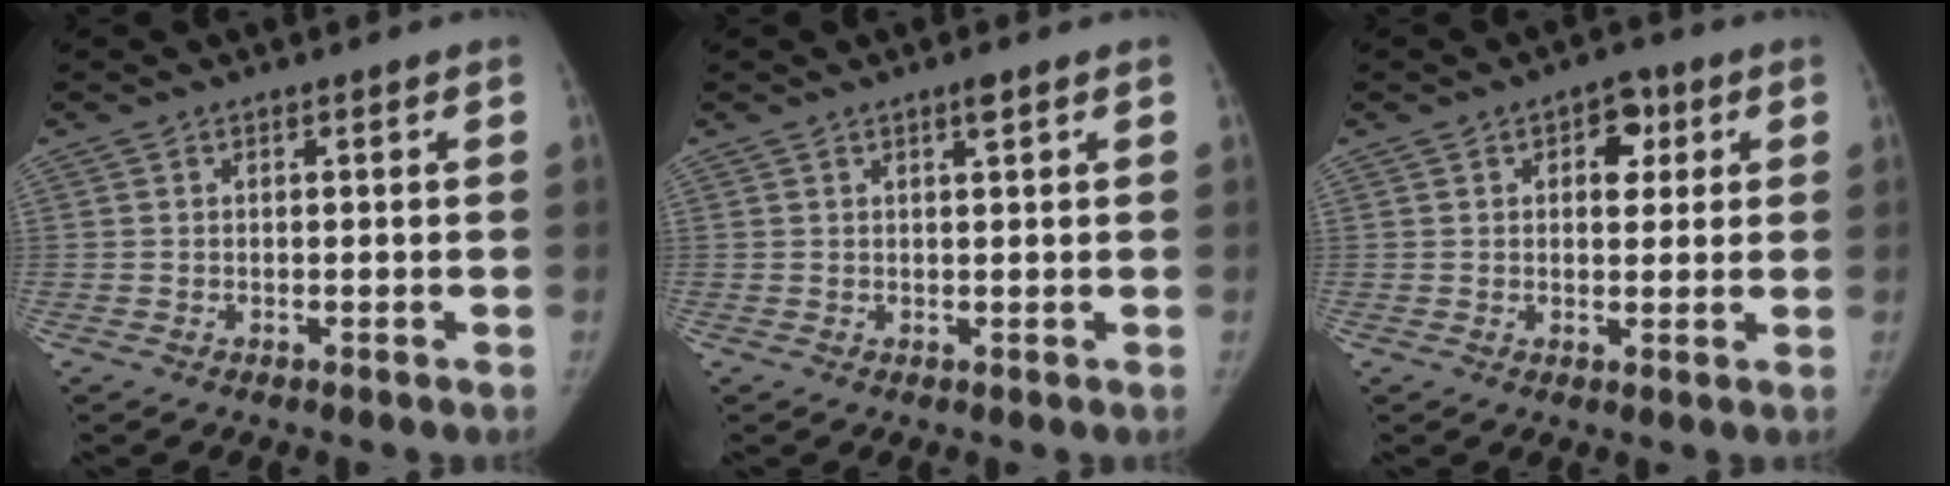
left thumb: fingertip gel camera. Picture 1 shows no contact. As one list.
[{"total": 1.5, "force": [0.9, 0.2, 1.1], "torque": [-0.018, -0.004, 0.015]}, {"total": 5.6, "force": [2.1, 3.6, 3.8], "torque": [-0.020, -0.003, 0.022]}]